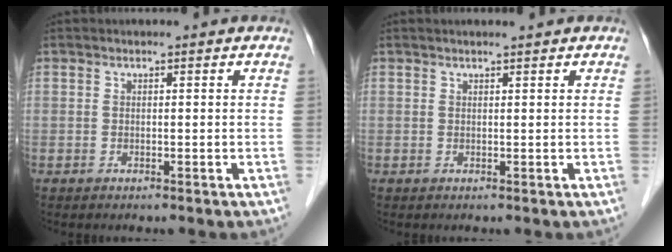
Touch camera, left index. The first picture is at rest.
{"total": 1.4, "force": [1.2, 0.0, 0.7], "torque": [-0.009, 0.010, 0.018]}